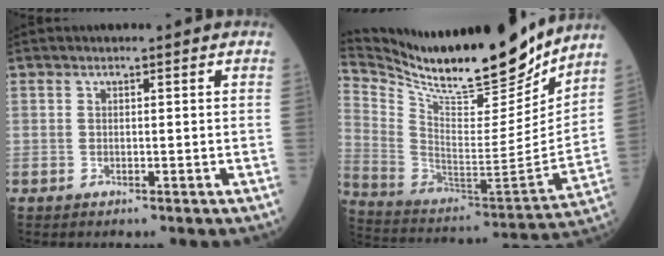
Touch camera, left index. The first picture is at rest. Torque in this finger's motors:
{"motor_torque": [0.92, -1.22, 0.25, 0.06]}